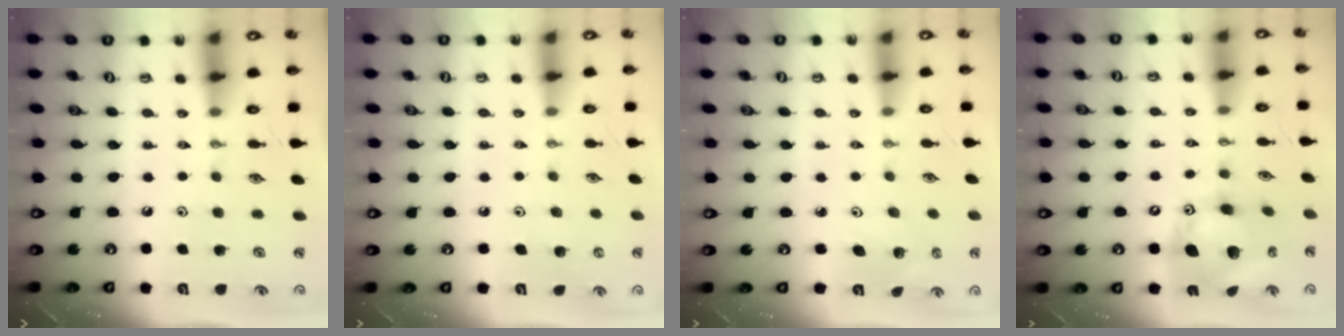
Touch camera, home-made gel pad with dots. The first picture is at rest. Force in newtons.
{"total": 4.9, "press": 4.9, "slide": 0.3}
{"total": 2.8, "press": 2.8, "slide": 0.2}
{"total": 15.6, "press": 15.5, "slide": 1.6}